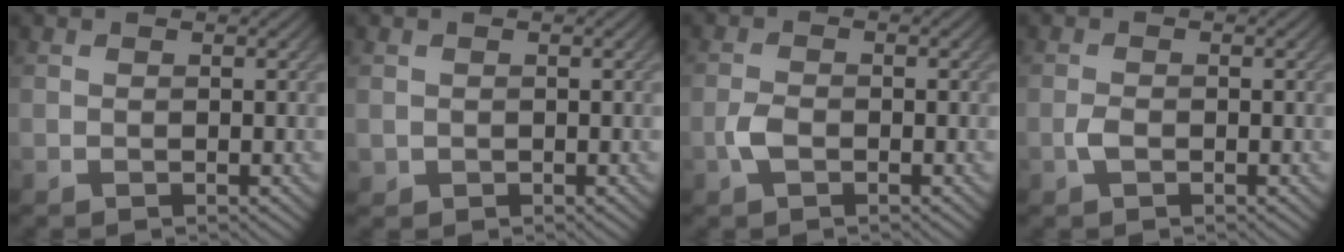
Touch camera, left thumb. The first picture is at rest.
{"total": 0.7, "force": [0.2, 0.7, 0.0], "torque": [-0.004, -0.006, 0.005]}
{"total": 2.2, "force": [-1.0, 1.1, 1.6], "torque": [-0.036, 0.000, -0.024]}
{"total": 1.4, "force": [-0.6, 0.7, 1.1], "torque": [-0.024, 0.000, -0.014]}